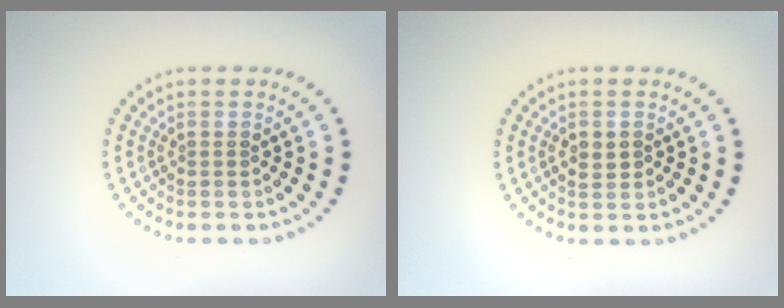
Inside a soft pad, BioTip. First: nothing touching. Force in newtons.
{"total": 1.6, "press": 1.6, "slide": 0.2}